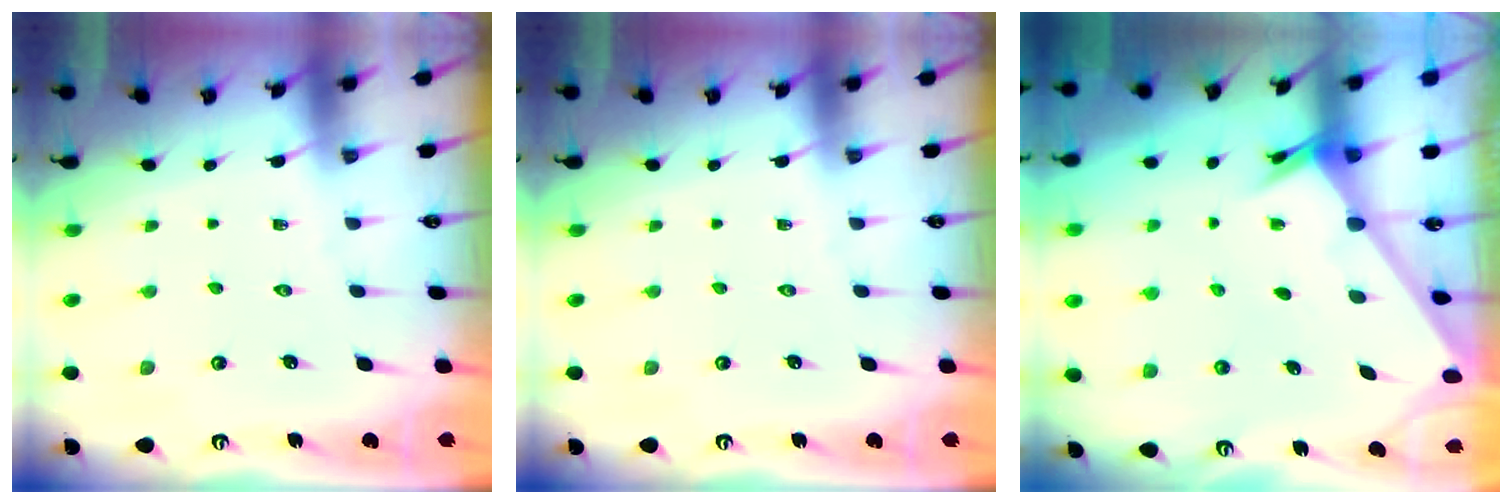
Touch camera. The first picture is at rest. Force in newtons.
{"total": 0.0}
{"total": 2.2, "press": 2.2, "slide": 0.2}